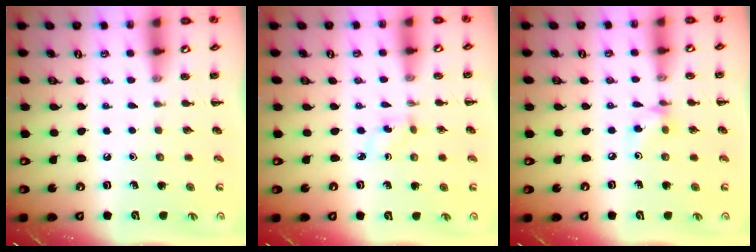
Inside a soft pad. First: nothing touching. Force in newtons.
{"total": 2.2, "press": 2.1, "slide": 0.8}
{"total": 5.9, "press": 5.7, "slide": 1.5}